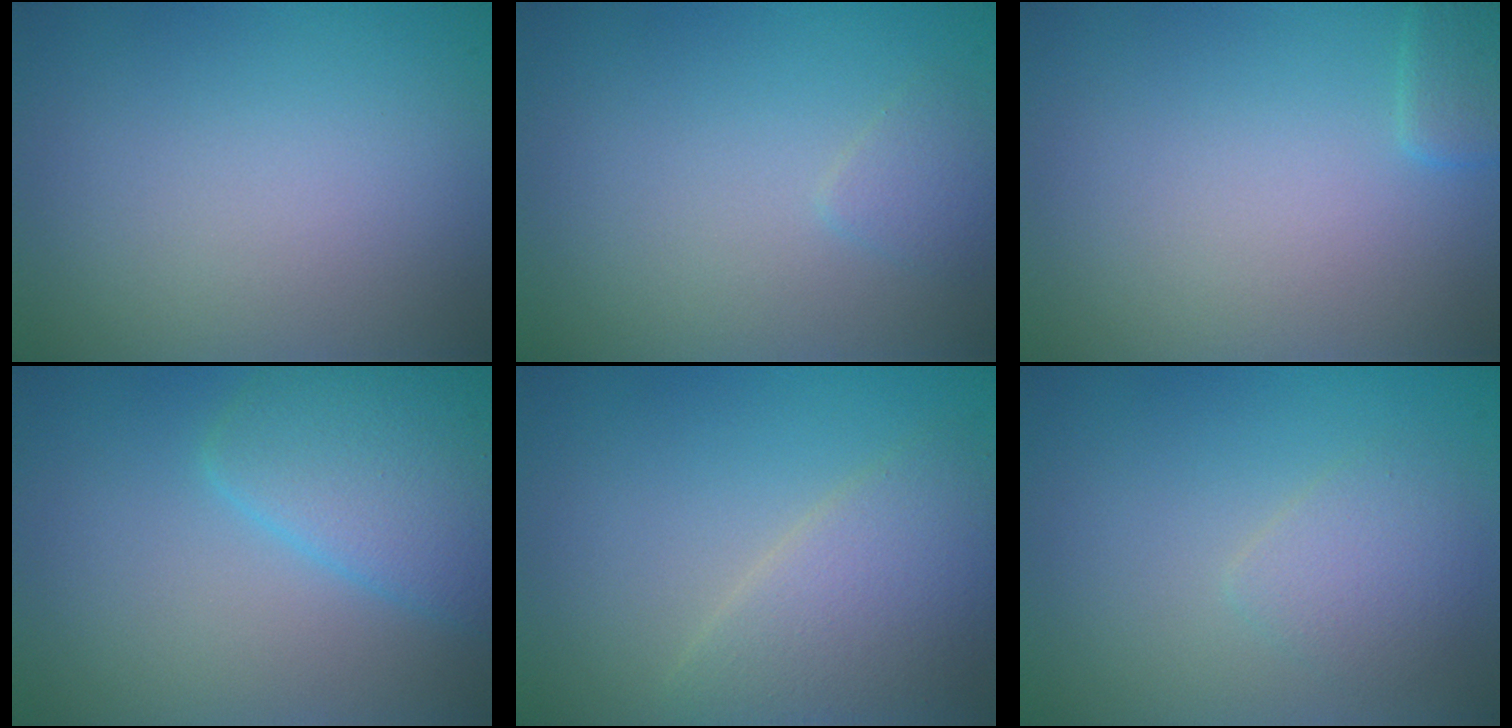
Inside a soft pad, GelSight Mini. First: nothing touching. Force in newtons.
{"total": 1.1, "press": 1.1, "slide": 0.0}
{"total": 1.5, "press": 1.5, "slide": 0.1}
{"total": 4.7, "press": 4.7, "slide": 0.3}
{"total": 3.8, "press": 3.8, "slide": 0.2}
{"total": 1.9, "press": 1.9, "slide": 0.1}